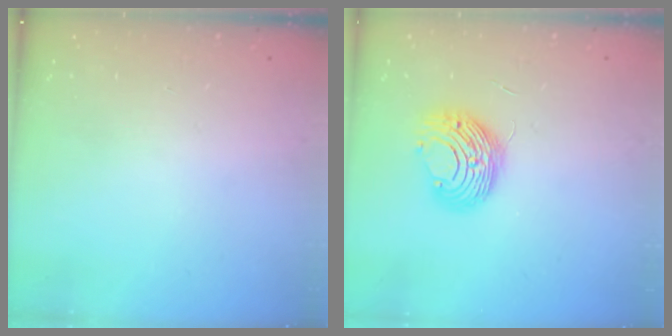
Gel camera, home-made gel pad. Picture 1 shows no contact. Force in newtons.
{"total": 9.7, "press": 9.7, "slide": 0.1}